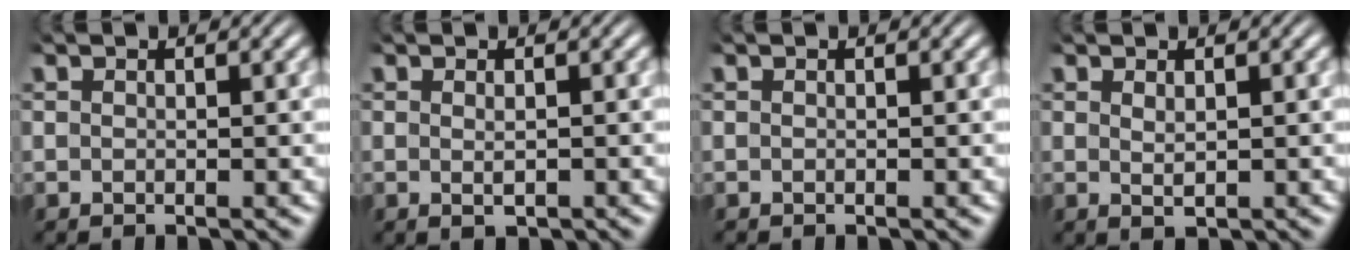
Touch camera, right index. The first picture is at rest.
{"total": 1.2, "force": [-0.5, 0.2, 1.0], "torque": [-0.016, -0.009, -0.001]}
{"total": 0.0}
{"total": 1.0, "force": [0.1, -0.1, 1.0], "torque": [-0.015, -0.010, 0.013]}